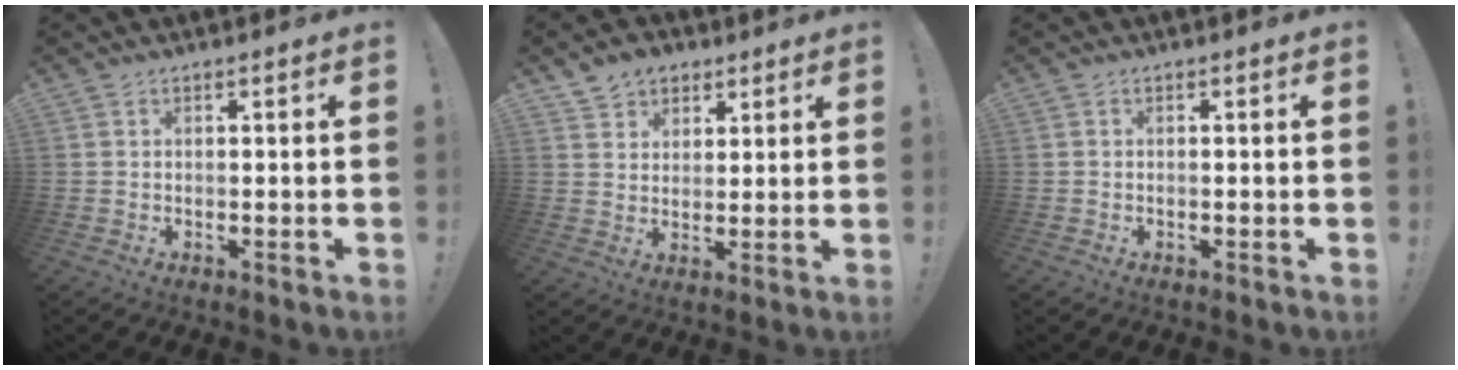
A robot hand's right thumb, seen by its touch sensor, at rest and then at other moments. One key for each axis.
{"total": 6.6, "fx": 3.9, "fy": 5.2, "fz": 1.0, "tx": -0.015, "ty": -0.021, "tz": 0.077}
{"total": 0.0}